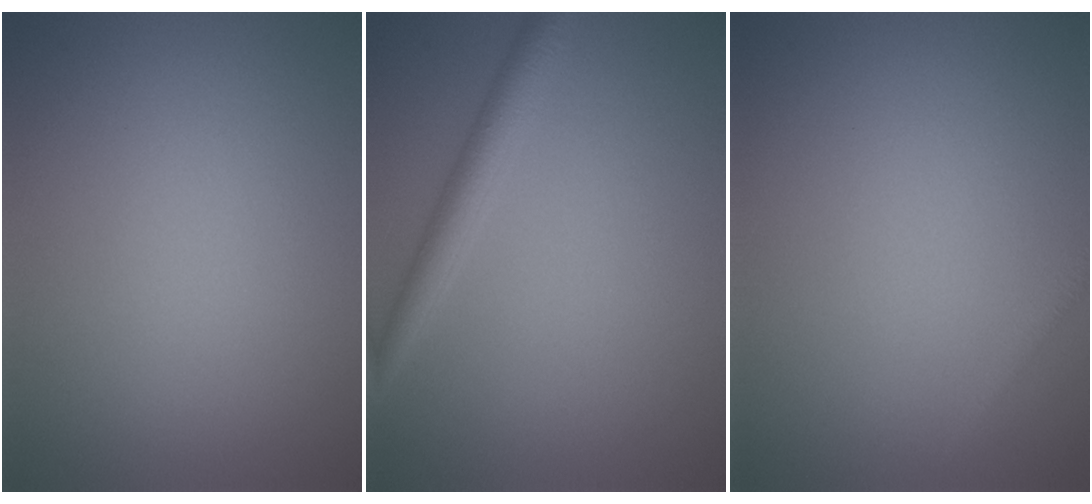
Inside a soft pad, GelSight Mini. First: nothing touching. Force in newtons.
{"total": 2.8, "press": 2.7, "slide": 0.2}
{"total": 0.9, "press": 0.9, "slide": 0.0}